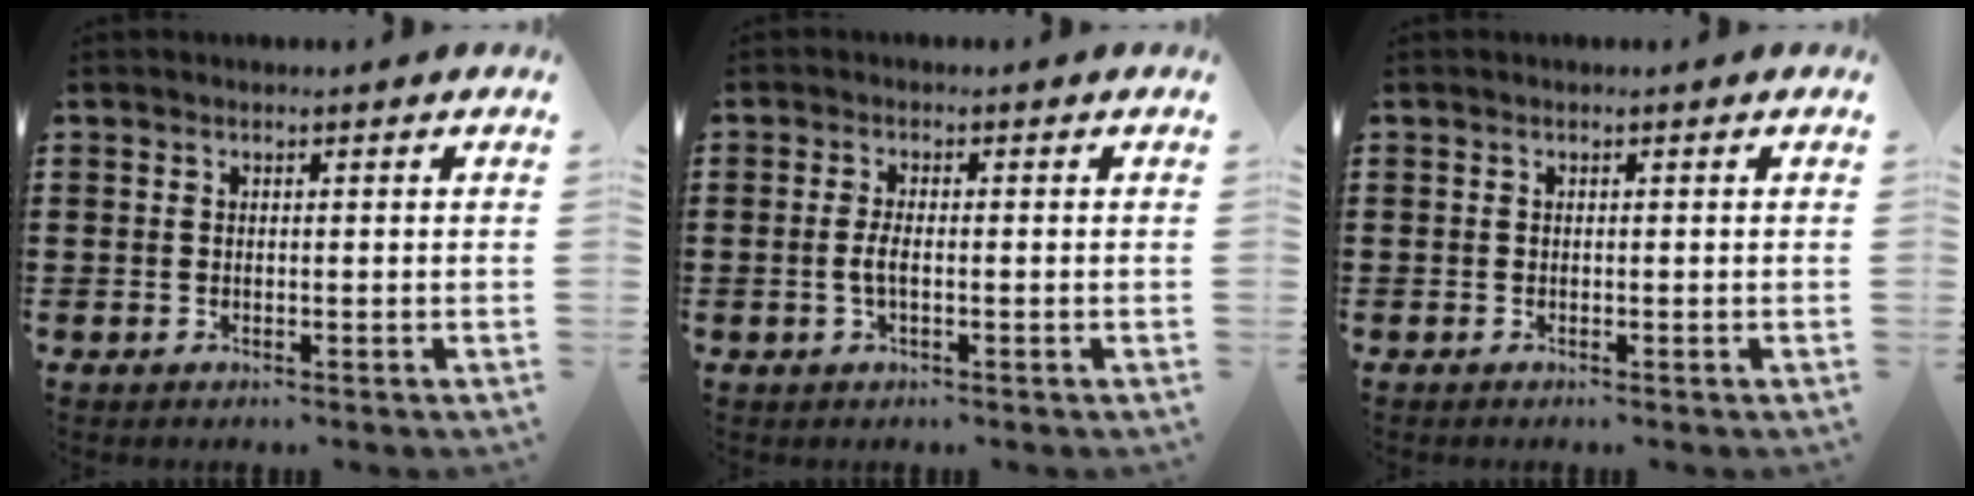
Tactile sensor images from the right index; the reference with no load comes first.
{"total": 2.3, "force": [-0.4, 0.6, 2.2], "torque": [-0.055, -0.005, -0.013]}
{"total": 0.0}